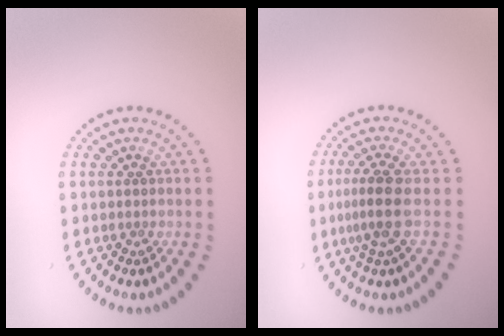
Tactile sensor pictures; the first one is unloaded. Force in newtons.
{"total": 2.8, "press": 2.1, "slide": 1.8}